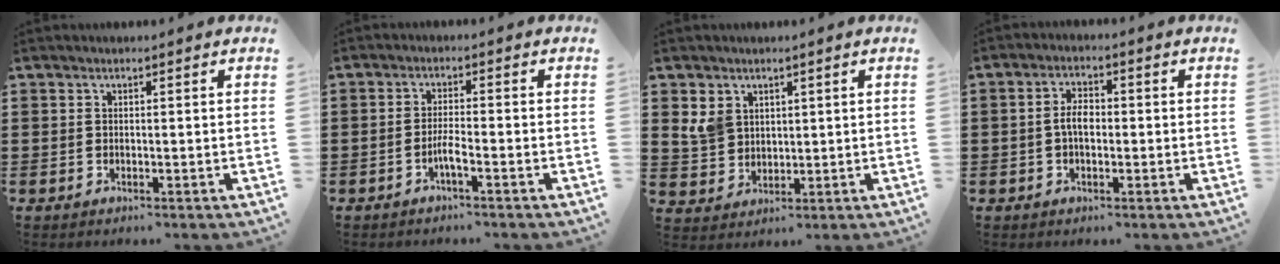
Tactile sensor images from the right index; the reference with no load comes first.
{"total": 2.8, "force": [-1.6, 0.2, 2.4], "torque": [-0.056, -0.006, -0.033]}
{"total": 4.9, "force": [2.1, 4.0, 1.7], "torque": [-0.058, 0.012, 0.039]}
{"total": 3.5, "force": [-0.4, 1.8, 3.0], "torque": [-0.064, 0.004, -0.011]}